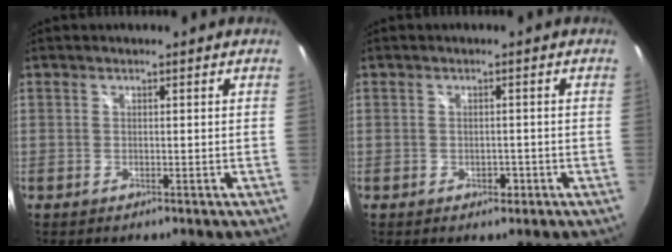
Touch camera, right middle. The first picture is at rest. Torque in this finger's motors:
{"motor_torque": [-0.46, 0.15, 0.01, 0.00]}